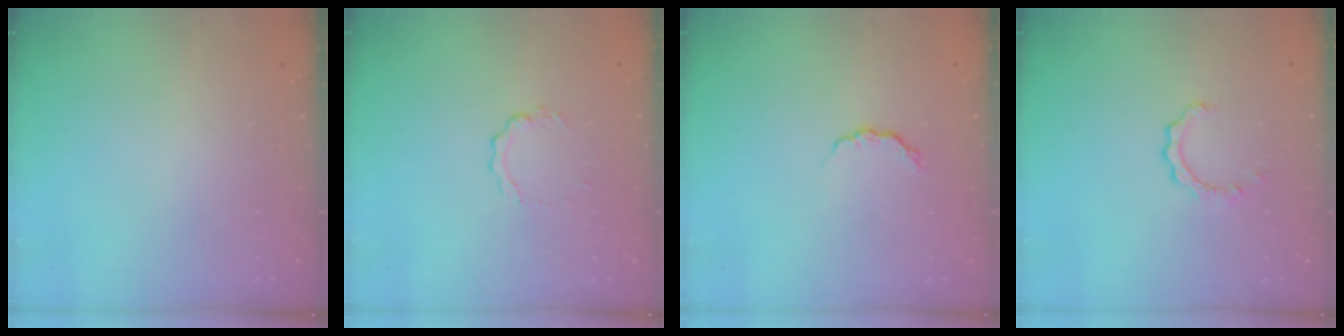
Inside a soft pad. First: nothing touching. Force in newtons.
{"total": 3.6, "press": 3.5, "slide": 0.3}
{"total": 5.3, "press": 5.2, "slide": 0.6}
{"total": 2.1, "press": 2.1, "slide": 0.1}